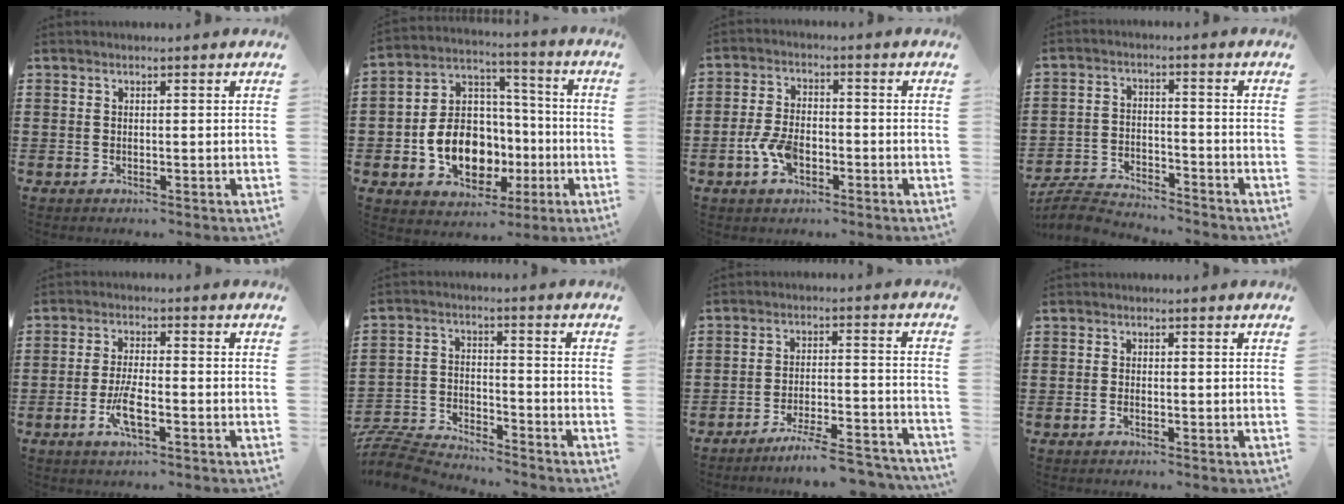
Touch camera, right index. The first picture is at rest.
{"total": 11.9, "force": [-3.3, 9.1, 6.9], "torque": [-0.154, 0.010, -0.056]}
{"total": 5.4, "force": [-2.1, 2.9, 4.0], "torque": [-0.097, -0.001, -0.042]}
{"total": 4.8, "force": [-4.7, 0.5, 0.7], "torque": [-0.027, 0.001, -0.099]}
{"total": 4.9, "force": [-2.1, 1.3, 4.3], "torque": [-0.097, -0.008, -0.044]}
{"total": 7.2, "force": [-7.1, 0.9, 0.7], "torque": [-0.029, 0.008, -0.145]}
{"total": 6.8, "force": [-6.1, 0.0, 2.9], "torque": [-0.048, -0.002, -0.115]}
{"total": 0.5, "force": [-0.4, 0.2, 0.3], "torque": [-0.008, -0.004, -0.006]}